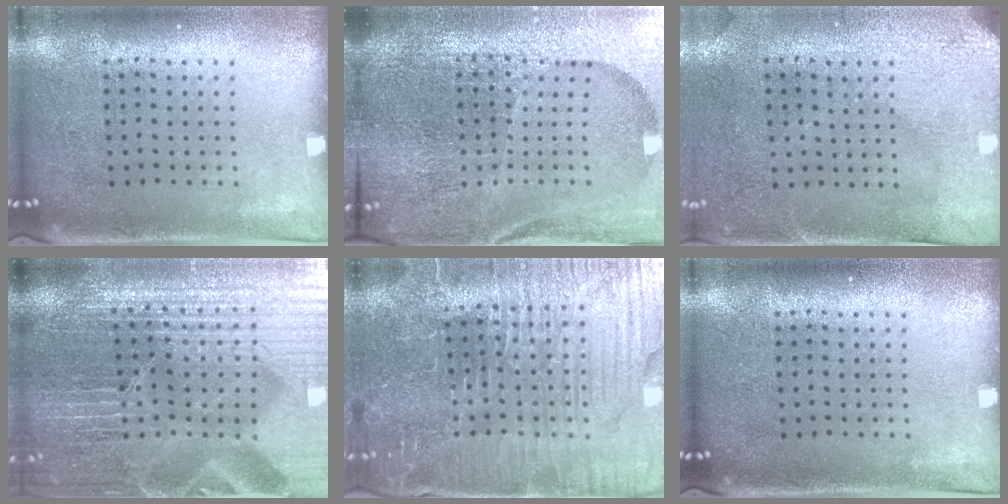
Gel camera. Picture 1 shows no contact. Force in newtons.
{"total": 6.6, "press": 5.7, "slide": 3.3}
{"total": 3.0, "press": 2.4, "slide": 1.7}
{"total": 5.5, "press": 5.1, "slide": 1.9}
{"total": 4.6, "press": 4.6, "slide": 0.9}
{"total": 0.0}